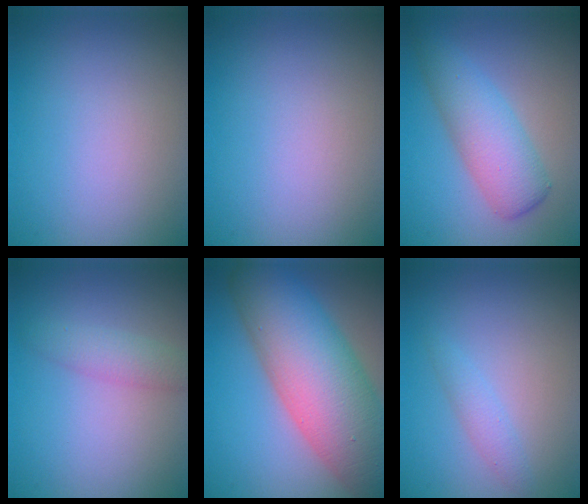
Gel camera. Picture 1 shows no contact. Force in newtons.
{"total": 0.0}
{"total": 5.0, "press": 5.0, "slide": 0.2}
{"total": 2.2, "press": 2.2, "slide": 0.0}
{"total": 13.4, "press": 13.3, "slide": 0.5}
{"total": 1.4, "press": 1.4, "slide": 0.0}